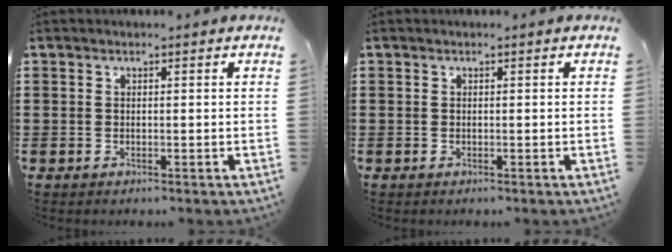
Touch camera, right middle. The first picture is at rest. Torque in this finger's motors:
{"motor_torque": [-0.14, -0.19, -0.01, 0.02]}